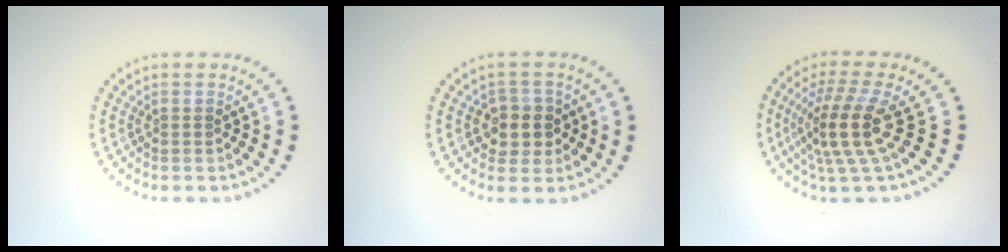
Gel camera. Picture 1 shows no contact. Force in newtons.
{"total": 2.8, "press": 2.6, "slide": 0.9}
{"total": 4.8, "press": 3.6, "slide": 3.2}